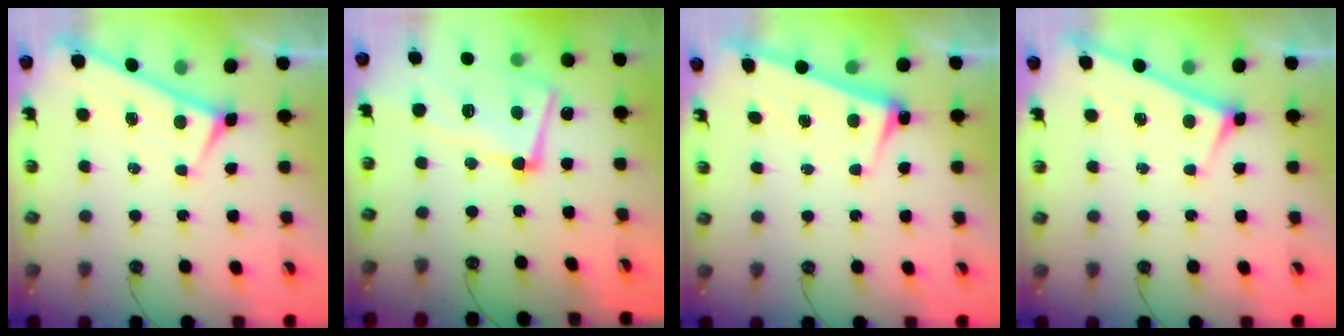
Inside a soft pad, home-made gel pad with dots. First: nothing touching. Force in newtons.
{"total": 12.2, "press": 12.1, "slide": 1.8}
{"total": 3.3, "press": 3.2, "slide": 0.9}
{"total": 3.4, "press": 3.4, "slide": 0.4}